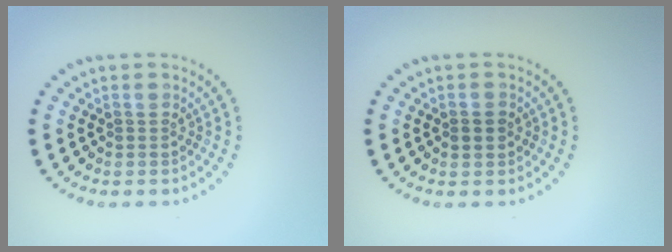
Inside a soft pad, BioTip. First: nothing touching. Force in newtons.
{"total": 1.7, "press": 1.7, "slide": 0.1}